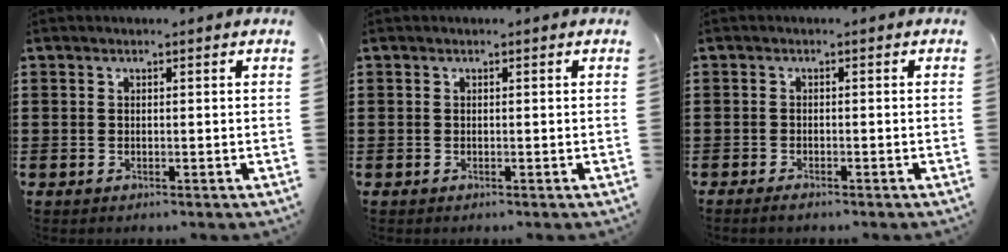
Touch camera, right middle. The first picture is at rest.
{"total": 0.0}
{"total": 1.0, "force": [-0.8, 0.2, 0.5], "torque": [-0.013, -0.006, -0.014]}